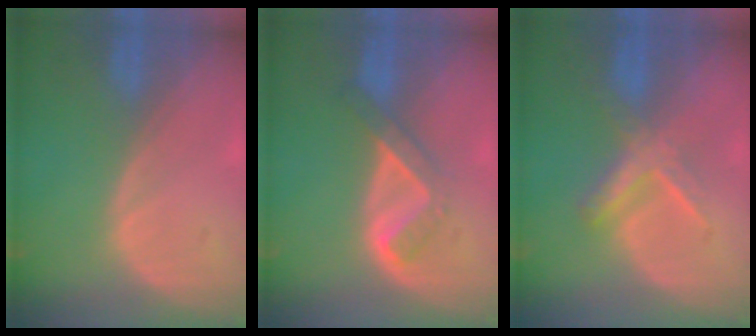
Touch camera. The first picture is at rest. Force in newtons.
{"total": 5.2, "press": 4.5, "slide": 2.6}
{"total": 5.5, "press": 5.4, "slide": 1.1}